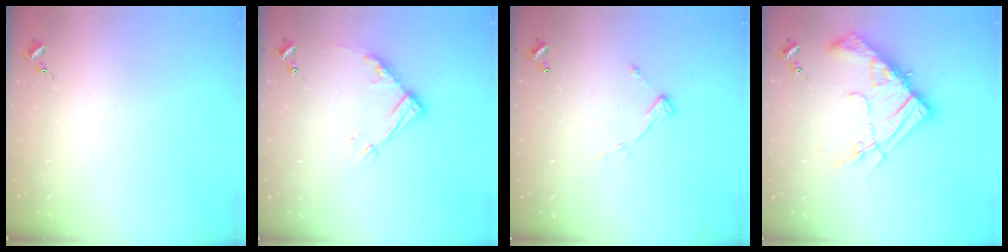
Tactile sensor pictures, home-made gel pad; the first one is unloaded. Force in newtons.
{"total": 13.1, "press": 13.0, "slide": 1.3}
{"total": 6.7, "press": 6.7, "slide": 0.3}
{"total": 18.4, "press": 18.3, "slide": 2.0}